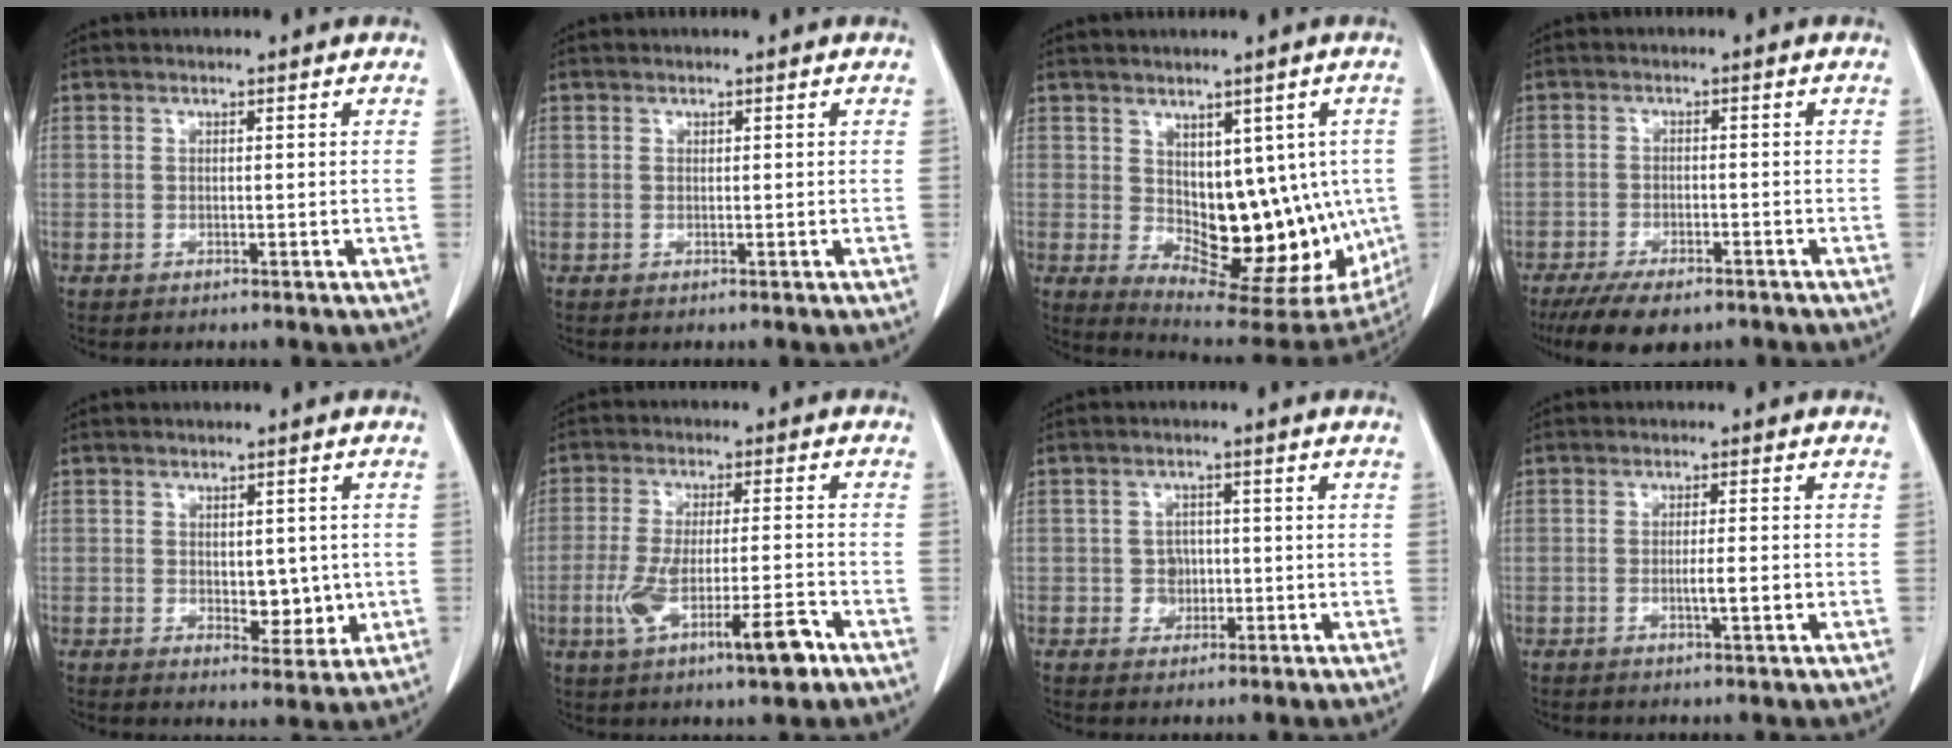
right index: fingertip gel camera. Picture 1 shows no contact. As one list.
[{"total": 0.0}, {"total": 15.9, "force": [-0.7, 8.6, 13.4], "torque": [-0.163, -0.003, 0.013]}, {"total": 8.6, "force": [-6.5, 3.0, 4.7], "torque": [-0.072, -0.010, -0.099]}, {"total": 5.2, "force": [-0.2, 2.9, 4.3], "torque": [-0.047, -0.006, 0.008]}, {"total": 11.1, "force": [-4.9, 2.0, 9.8], "torque": [-0.177, -0.005, -0.076]}, {"total": 2.8, "force": [-0.3, 2.6, 0.8], "torque": [-0.005, 0.006, -0.002]}, {"total": 2.8, "force": [-0.7, 0.2, 2.7], "torque": [-0.048, -0.003, -0.011]}]